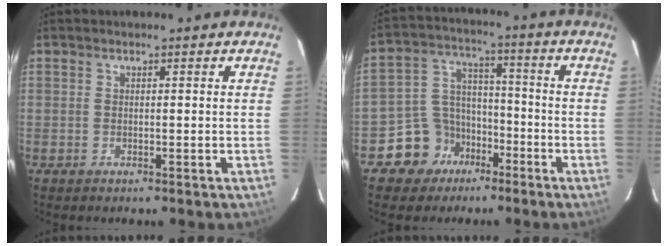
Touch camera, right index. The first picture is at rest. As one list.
[{"total": 9.7, "force": [-5.9, 7.5, 1.6], "torque": [-0.048, 0.043, -0.094]}]